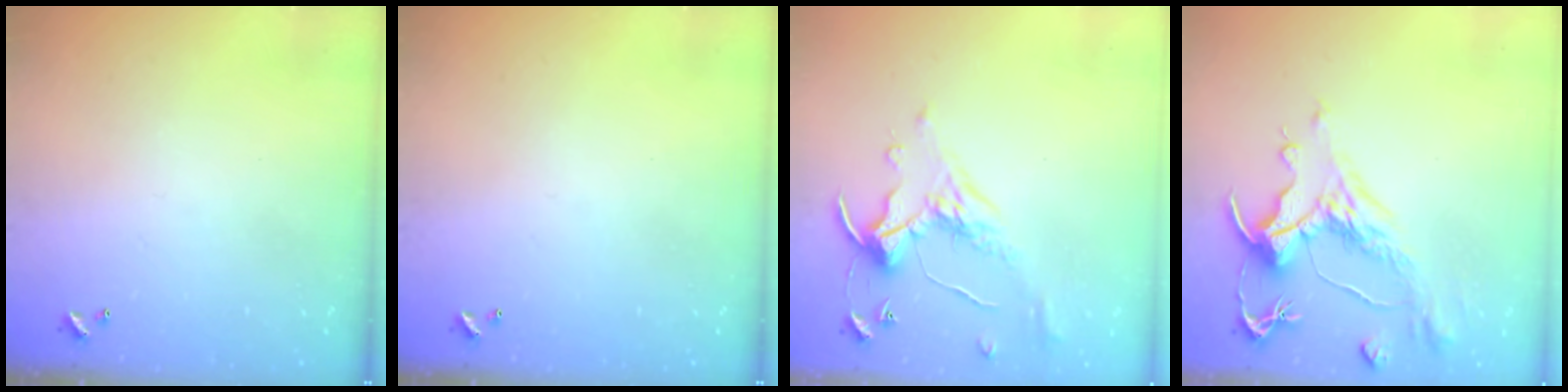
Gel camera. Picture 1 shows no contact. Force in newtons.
{"total": 0.0}
{"total": 1.1, "press": 0.6, "slide": 0.9}
{"total": 1.8, "press": 1.1, "slide": 1.4}